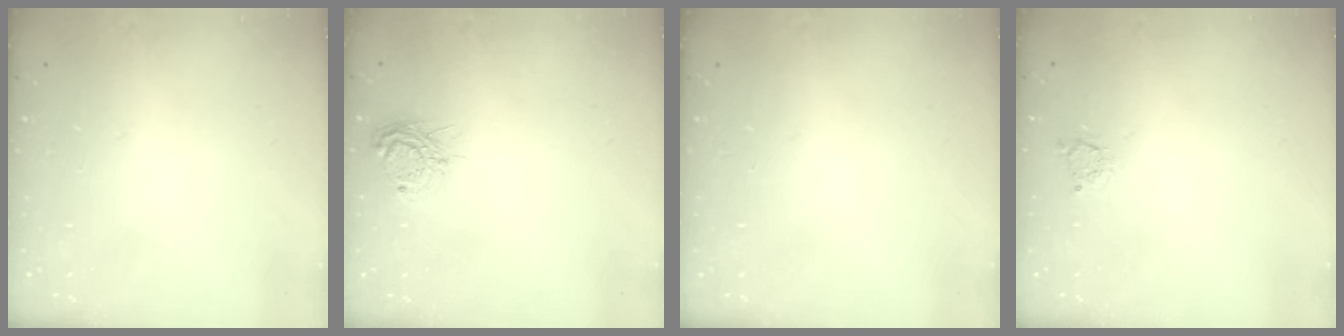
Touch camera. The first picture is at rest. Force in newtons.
{"total": 8.3, "press": 8.3, "slide": 0.7}
{"total": 0.0}
{"total": 2.5, "press": 2.5, "slide": 0.3}